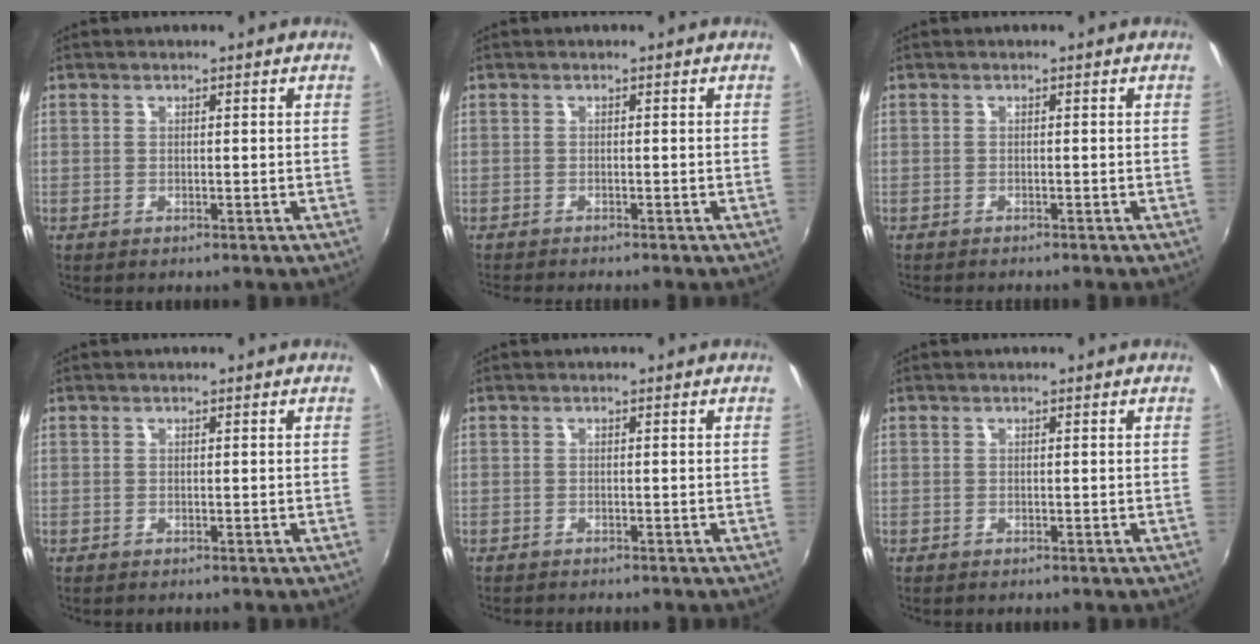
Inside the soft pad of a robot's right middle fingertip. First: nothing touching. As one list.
[{"total": 2.2, "force": [-2.2, -0.1, 0.6], "torque": [-0.019, -0.016, -0.043]}, {"total": 1.2, "force": [-1.2, 0.1, 0.3], "torque": [-0.007, -0.010, -0.021]}, {"total": 0.0}, {"total": 1.3, "force": [-1.3, 0.2, 0.3], "torque": [-0.010, -0.007, -0.019]}, {"total": 0.0}]